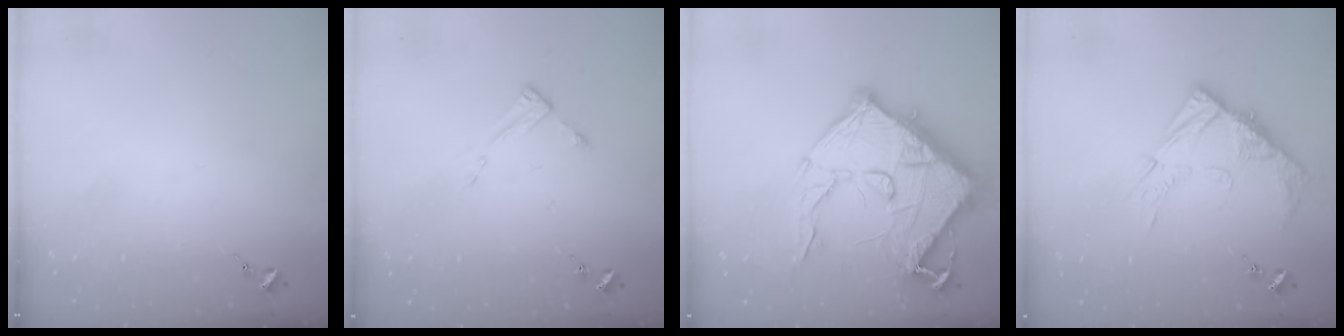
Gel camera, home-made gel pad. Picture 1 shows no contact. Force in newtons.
{"total": 2.6, "press": 2.6, "slide": 0.3}
{"total": 22.3, "press": 22.2, "slide": 1.4}
{"total": 12.2, "press": 12.1, "slide": 0.9}